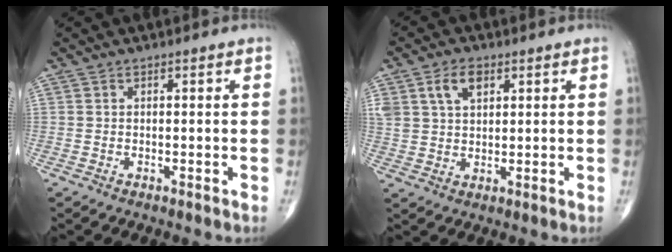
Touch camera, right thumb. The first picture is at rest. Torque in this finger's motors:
{"motor_torque": [1.13, 1.05, 0.76, 0.54, 0.03]}